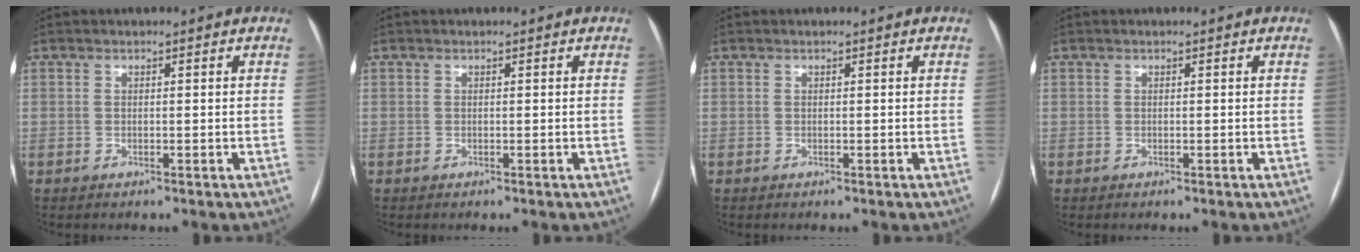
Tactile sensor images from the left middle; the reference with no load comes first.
{"total": 0.0}
{"total": 0.0}
{"total": 0.0}